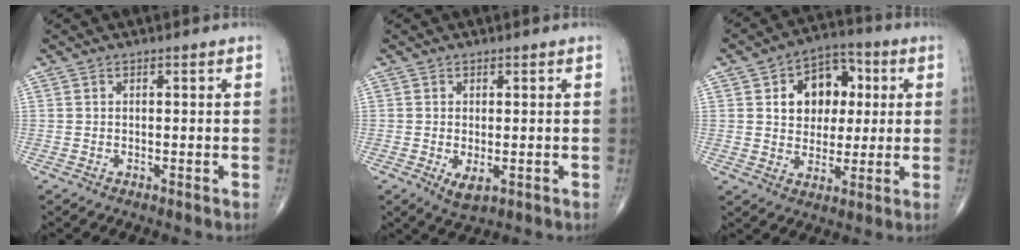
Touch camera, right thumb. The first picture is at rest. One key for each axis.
{"total": 3.1, "fx": -0.8, "fy": 1.5, "fz": 2.7, "tx": -0.042, "ty": -0.008, "tz": -0.005}
{"total": 12.4, "fx": 2.8, "fy": 9.3, "fz": 7.8, "tx": -0.066, "ty": 0.009, "tz": 0.042}